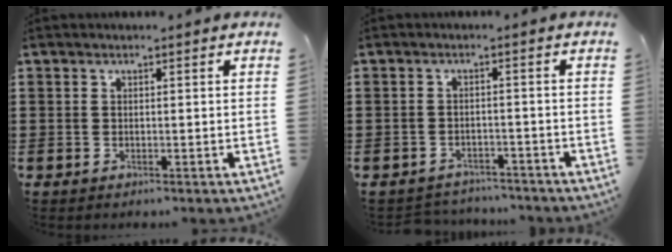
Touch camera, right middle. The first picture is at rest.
{"total": 2.3, "force": [-2.3, 0.4, -0.2], "torque": [-0.006, 0.000, -0.051]}